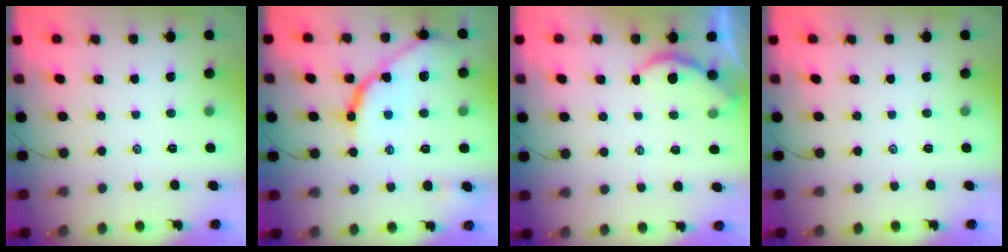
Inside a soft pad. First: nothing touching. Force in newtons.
{"total": 12.0, "press": 12.0, "slide": 1.1}
{"total": 1.9, "press": 1.9, "slide": 0.4}
{"total": 0.0}